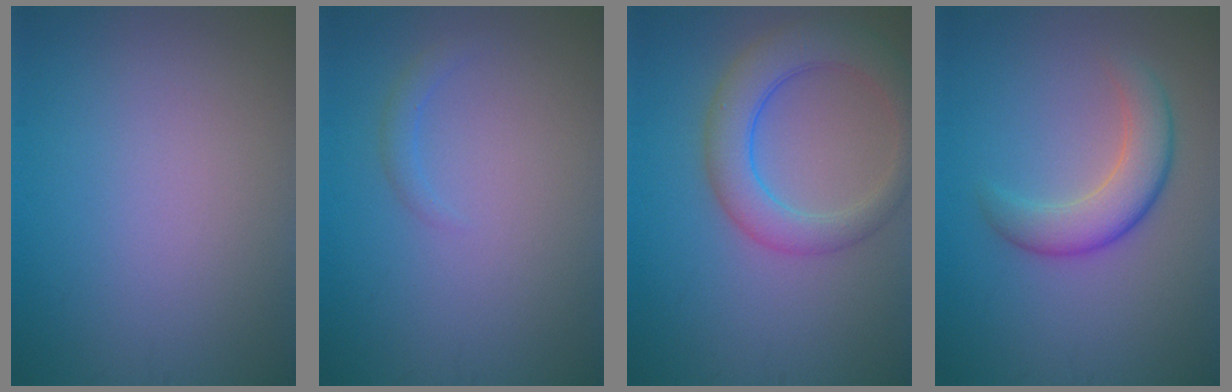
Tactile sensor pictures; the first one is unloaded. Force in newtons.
{"total": 1.0, "press": 1.0, "slide": 0.1}
{"total": 5.5, "press": 5.5, "slide": 0.1}
{"total": 4.4, "press": 4.3, "slide": 0.3}